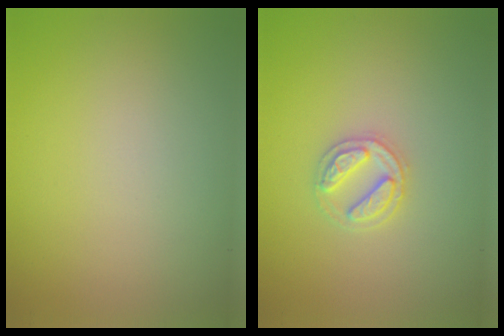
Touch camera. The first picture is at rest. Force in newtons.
{"total": 2.6, "press": 2.5, "slide": 0.5}